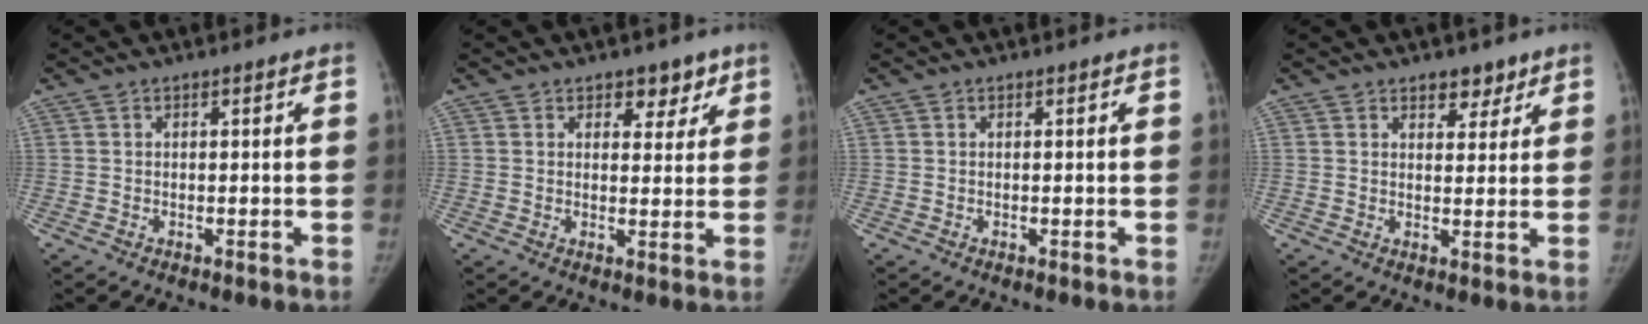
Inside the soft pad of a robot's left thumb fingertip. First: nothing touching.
{"total": 4.6, "force": [2.8, 2.9, 2.0], "torque": [0.009, -0.014, 0.038]}
{"total": 0.0}
{"total": 3.9, "force": [2.7, 2.3, 1.5], "torque": [0.004, -0.016, 0.042]}